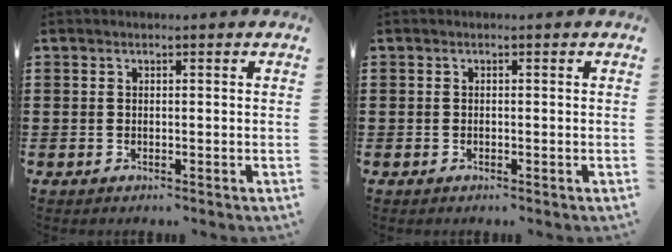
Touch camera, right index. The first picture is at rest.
{"total": 0.0}